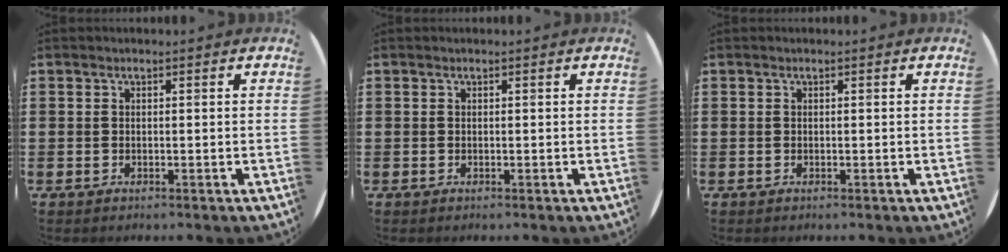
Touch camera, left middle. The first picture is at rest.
{"total": 0.0}
{"total": 0.0}